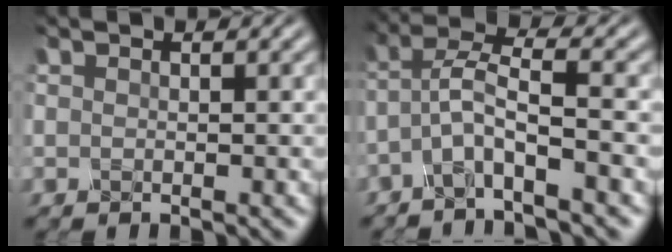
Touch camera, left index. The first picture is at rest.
{"total": 4.0, "force": [-2.3, 0.3, 3.2], "torque": [-0.061, 0.012, -0.056]}